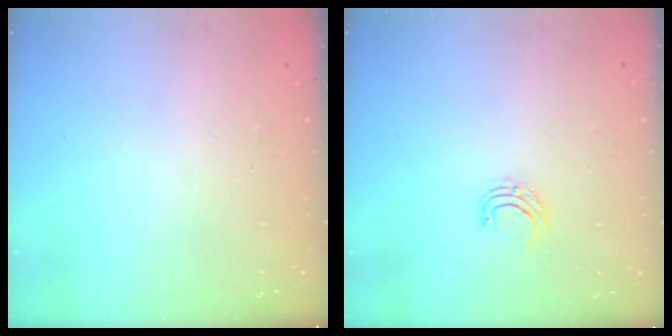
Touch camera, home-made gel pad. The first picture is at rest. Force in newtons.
{"total": 4.8, "press": 4.8, "slide": 0.3}